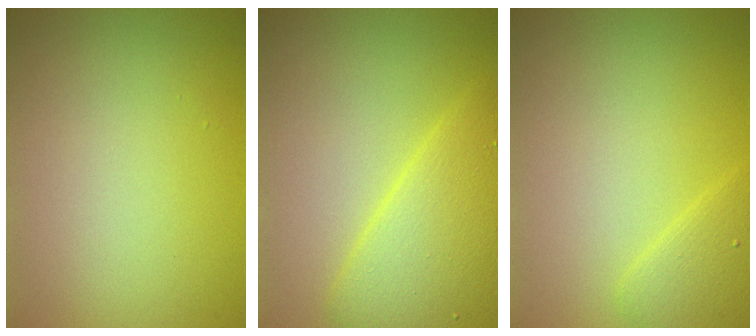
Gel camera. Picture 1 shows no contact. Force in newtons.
{"total": 5.3, "press": 5.3, "slide": 0.2}
{"total": 1.8, "press": 1.8, "slide": 0.1}